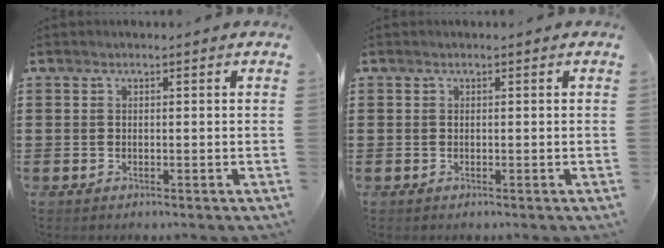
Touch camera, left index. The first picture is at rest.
{"total": 0.0}